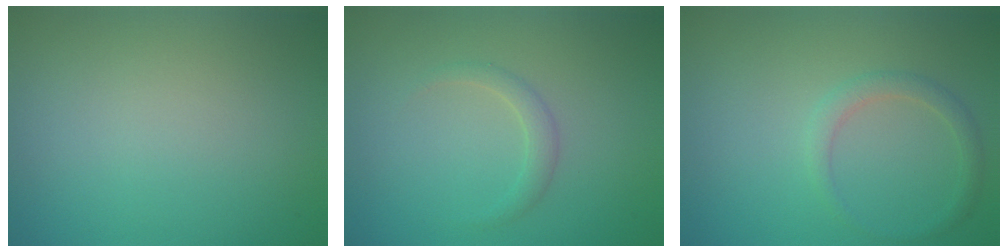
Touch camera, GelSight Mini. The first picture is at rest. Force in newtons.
{"total": 1.2, "press": 1.2, "slide": 0.0}
{"total": 1.7, "press": 1.7, "slide": 0.2}